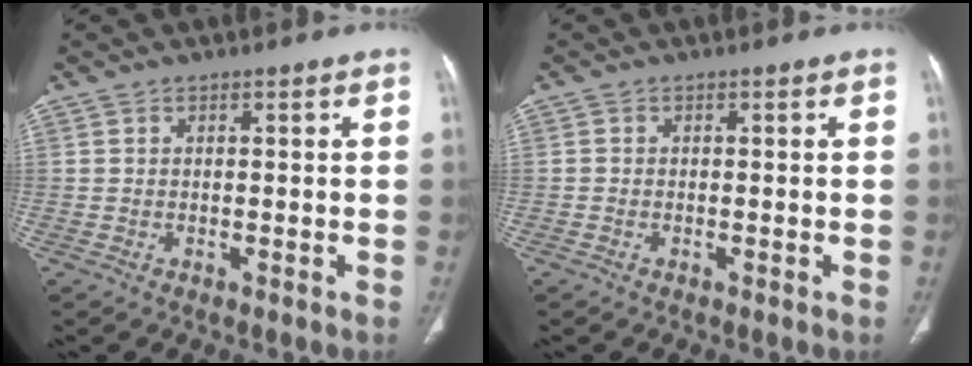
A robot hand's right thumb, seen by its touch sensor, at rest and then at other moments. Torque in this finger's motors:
{"motor_torque": [-0.62, -0.33, -0.35, 0.19, 0.02]}